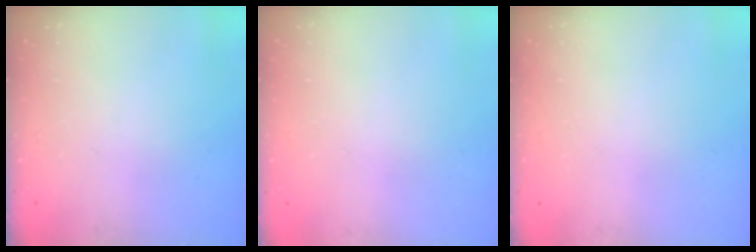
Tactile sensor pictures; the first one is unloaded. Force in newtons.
{"total": 0.0}
{"total": 0.0}